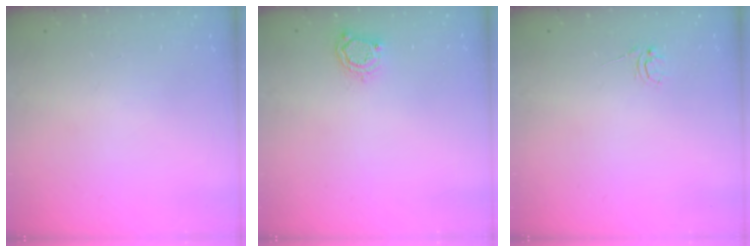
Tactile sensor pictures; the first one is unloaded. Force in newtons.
{"total": 4.6, "press": 4.6, "slide": 0.2}
{"total": 2.5, "press": 2.5, "slide": 0.2}